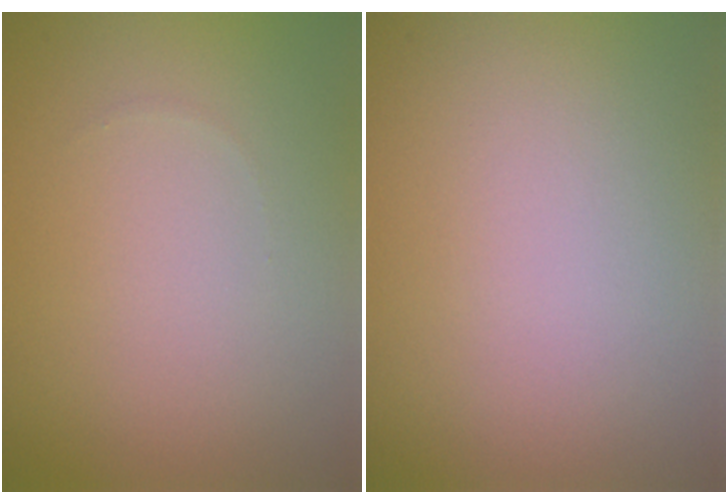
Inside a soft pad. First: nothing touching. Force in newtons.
{"total": 0.0}